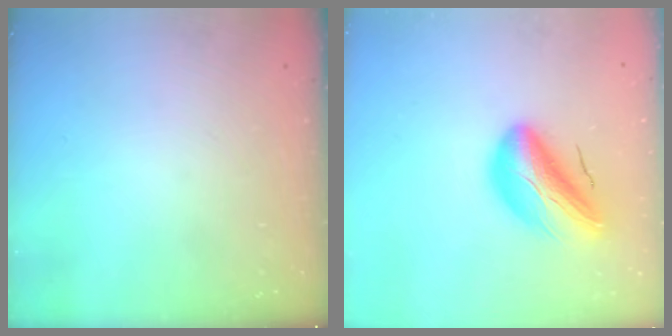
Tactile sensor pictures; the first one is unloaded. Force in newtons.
{"total": 14.6, "press": 14.1, "slide": 3.9}